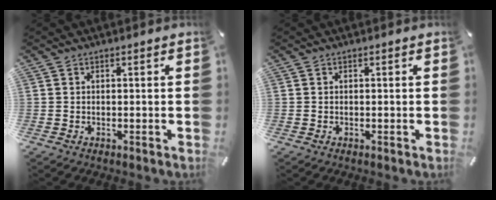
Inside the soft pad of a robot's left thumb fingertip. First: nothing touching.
{"total": 0.0}